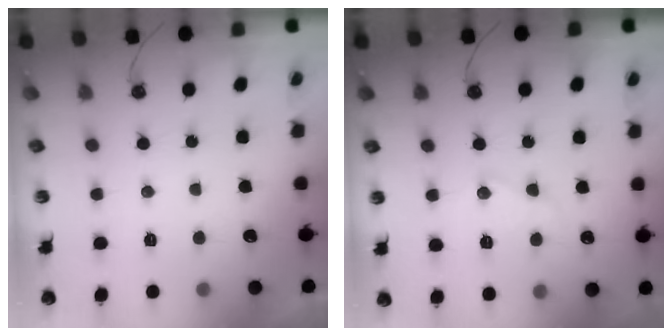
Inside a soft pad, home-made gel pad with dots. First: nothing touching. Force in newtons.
{"total": 11.0, "press": 10.9, "slide": 0.7}